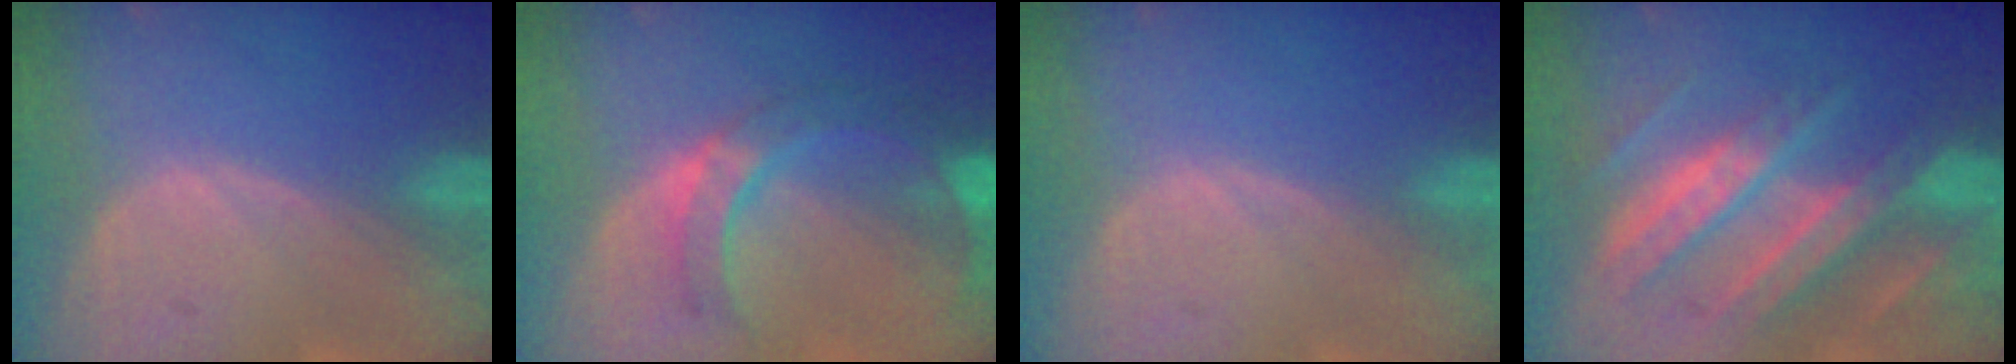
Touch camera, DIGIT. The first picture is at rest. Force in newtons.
{"total": 8.3, "press": 7.9, "slide": 2.5}
{"total": 0.0}
{"total": 11.1, "press": 11.0, "slide": 1.0}